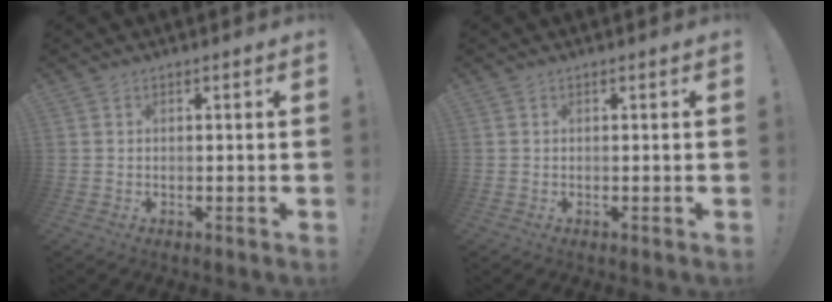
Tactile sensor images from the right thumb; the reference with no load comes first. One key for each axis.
{"total": 0.0}